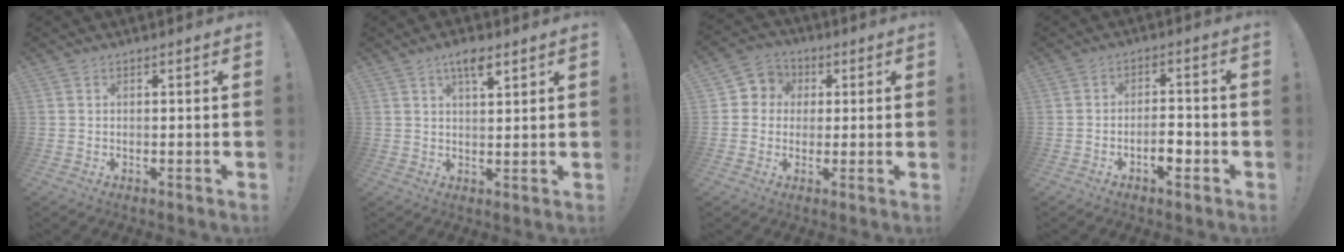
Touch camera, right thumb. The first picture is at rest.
{"total": 5.4, "force": [3.2, 1.6, 4.0], "torque": [-0.057, -0.016, 0.049]}
{"total": 6.5, "force": [-0.1, 6.3, 1.6], "torque": [-0.015, 0.010, 0.002]}
{"total": 5.0, "force": [-2.4, 2.4, 3.6], "torque": [-0.054, 0.011, -0.039]}